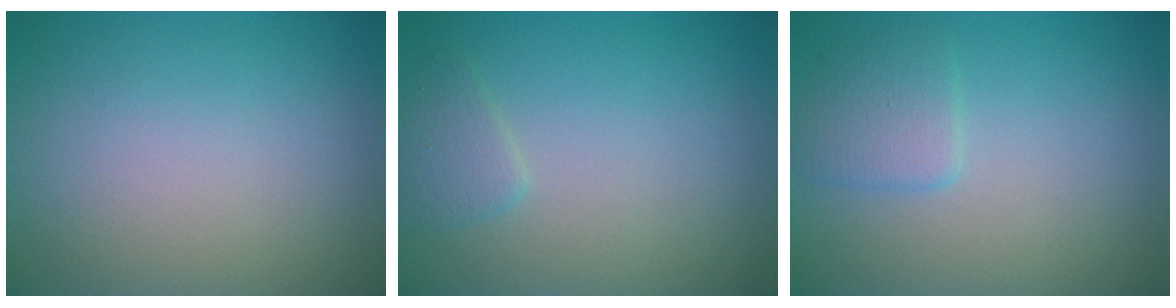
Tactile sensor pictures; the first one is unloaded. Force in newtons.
{"total": 1.5, "press": 1.5, "slide": 0.1}
{"total": 2.0, "press": 2.0, "slide": 0.1}